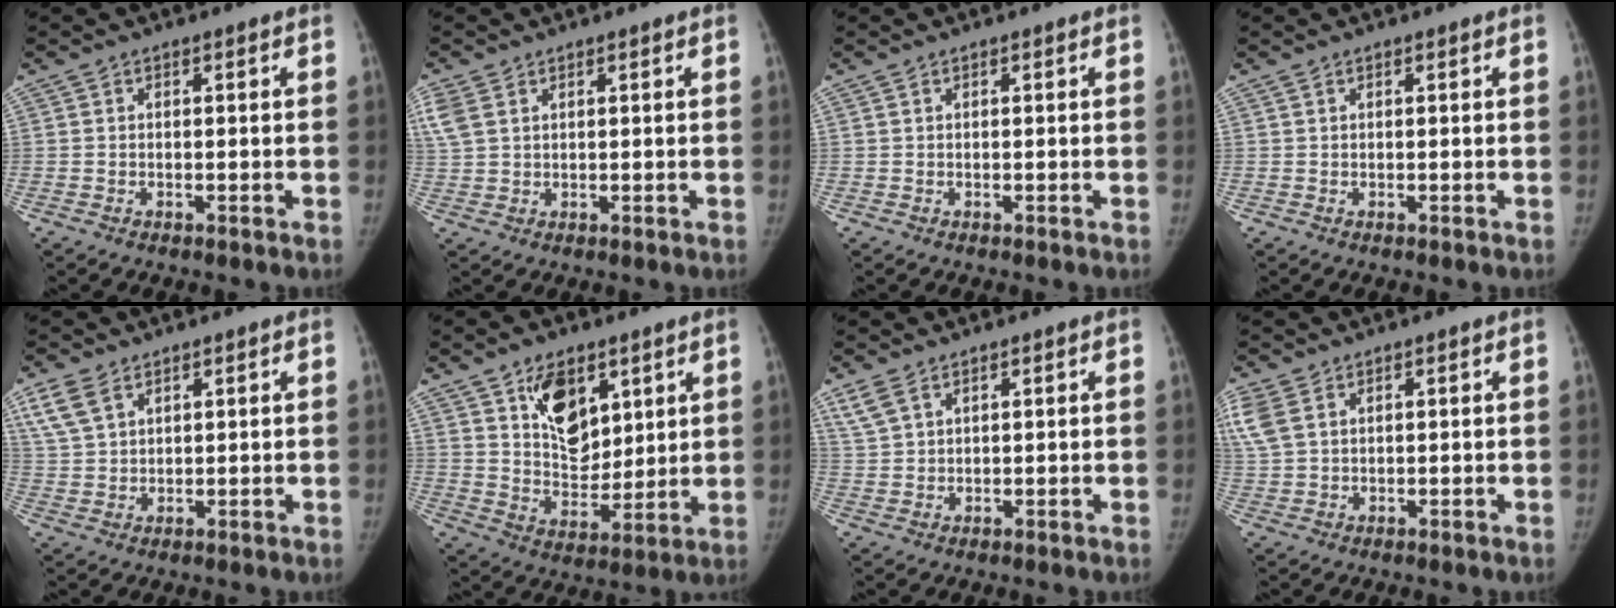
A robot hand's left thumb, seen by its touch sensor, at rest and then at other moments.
{"total": 5.6, "force": [2.5, 3.5, 3.6], "torque": [-0.107, 0.011, 0.060]}
{"total": 0.0}
{"total": 0.0}
{"total": 6.5, "force": [3.9, 3.6, 3.7], "torque": [-0.079, -0.002, 0.087]}
{"total": 12.3, "force": [6.2, 7.6, 7.4], "torque": [-0.082, -0.046, 0.115]}
{"total": 4.1, "force": [2.8, 2.0, 2.3], "torque": [-0.050, 0.001, 0.066]}
{"total": 7.3, "force": [3.1, 4.6, 4.8], "torque": [-0.138, 0.009, 0.072]}